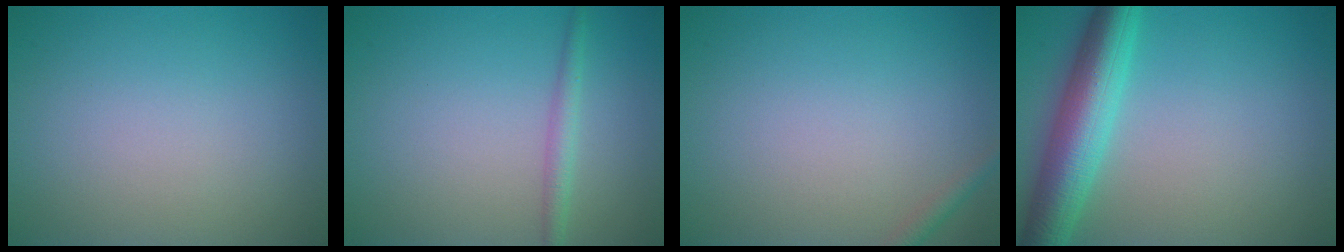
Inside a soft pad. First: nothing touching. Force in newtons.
{"total": 1.7, "press": 1.7, "slide": 0.0}
{"total": 1.0, "press": 1.0, "slide": 0.0}
{"total": 6.5, "press": 6.5, "slide": 0.1}